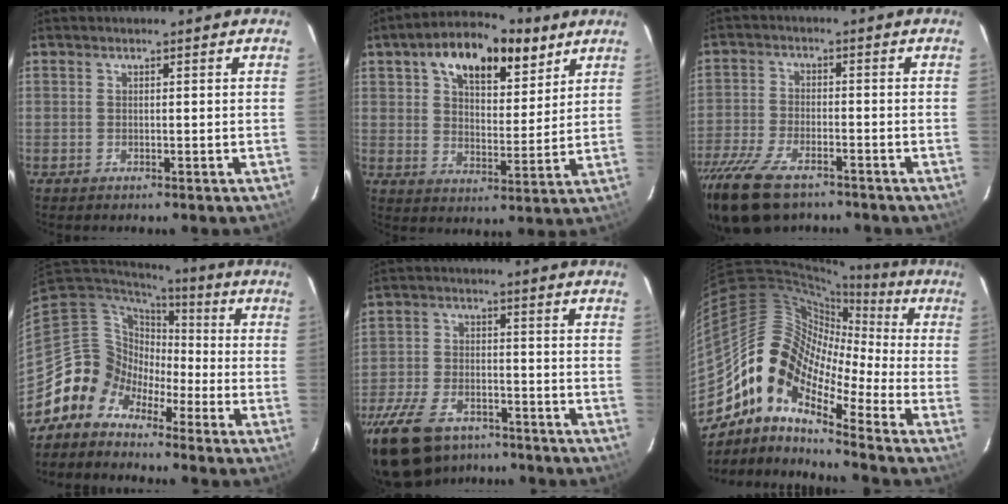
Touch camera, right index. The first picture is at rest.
{"total": 15.3, "force": [8.5, 7.7, 10.2], "torque": [-0.166, 0.023, 0.135]}
{"total": 13.7, "force": [-10.2, 5.7, 7.2], "torque": [-0.178, -0.033, -0.191]}
{"total": 8.1, "force": [-4.5, 6.7, -0.5], "torque": [0.002, 0.048, -0.107]}
{"total": 17.1, "force": [-12.2, 9.0, 7.9], "torque": [-0.194, -0.009, -0.201]}
{"total": 15.1, "force": [-7.6, 7.5, 10.7], "torque": [-0.176, 0.007, -0.167]}